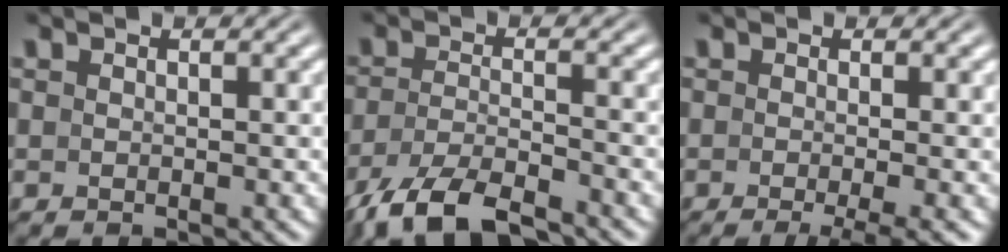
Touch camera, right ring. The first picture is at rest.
{"total": 6.6, "force": [-5.0, 2.3, 3.6], "torque": [-0.074, -0.027, -0.064]}
{"total": 4.6, "force": [-3.3, 0.9, 3.2], "torque": [-0.041, -0.013, -0.041]}